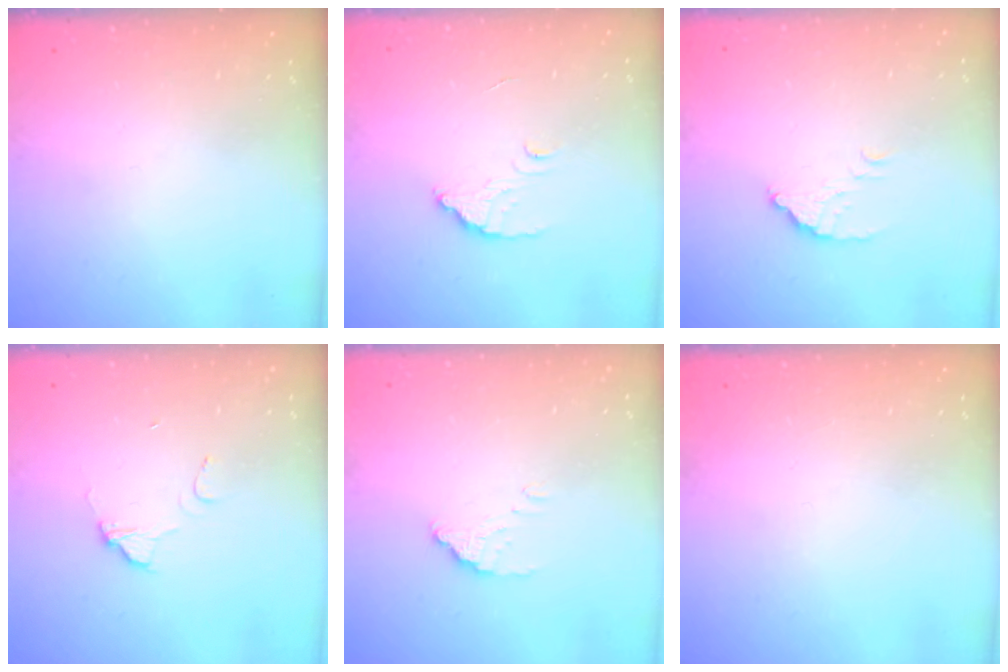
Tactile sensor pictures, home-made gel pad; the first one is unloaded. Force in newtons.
{"total": 2.9, "press": 2.9, "slide": 0.3}
{"total": 2.3, "press": 2.3, "slide": 0.0}
{"total": 5.7, "press": 5.7, "slide": 0.4}
{"total": 2.0, "press": 2.0, "slide": 0.1}
{"total": 2.3, "press": 2.3, "slide": 0.1}